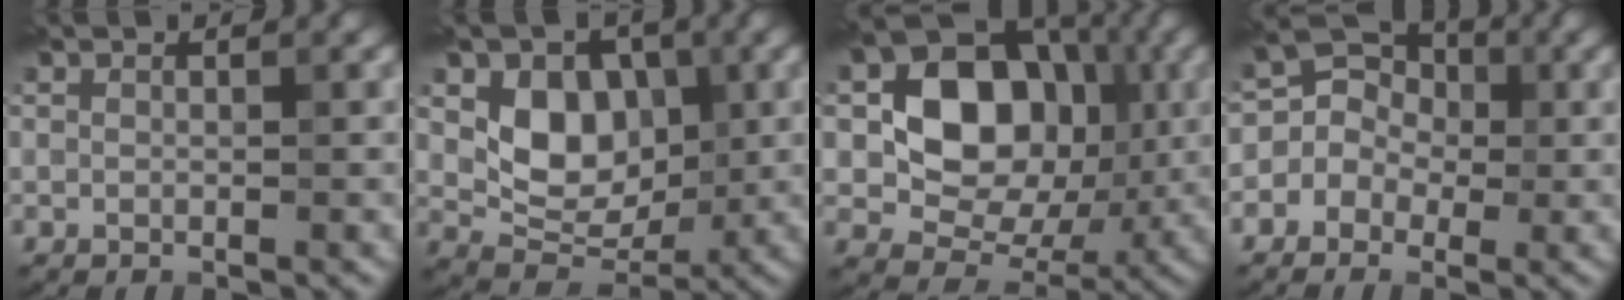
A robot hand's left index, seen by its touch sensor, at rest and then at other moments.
{"total": 5.8, "force": [0.7, 4.5, 3.6], "torque": [-0.052, -0.012, 0.010]}
{"total": 10.8, "force": [0.6, 8.2, 7.0], "torque": [-0.115, -0.006, 0.003]}
{"total": 4.9, "force": [-0.8, 4.6, 1.4], "torque": [-0.004, 0.029, -0.039]}